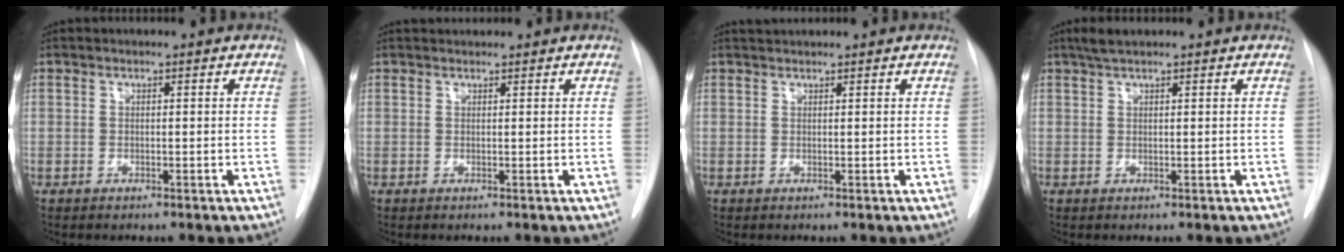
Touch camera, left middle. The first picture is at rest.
{"total": 1.7, "force": [1.6, 0.3, 0.3], "torque": [-0.008, 0.021, 0.029]}
{"total": 1.5, "force": [1.5, 0.0, 0.3], "torque": [-0.009, 0.017, 0.031]}
{"total": 2.3, "force": [1.9, 0.4, 1.4], "torque": [-0.031, 0.012, 0.035]}